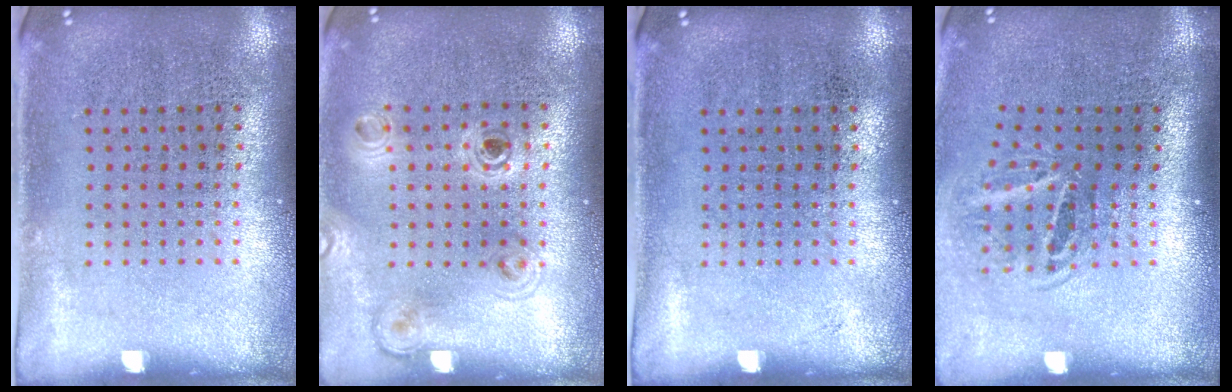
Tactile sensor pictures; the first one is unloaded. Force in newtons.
{"total": 1.1, "press": 1.1, "slide": 0.3}
{"total": 0.0}
{"total": 1.9, "press": 1.2, "slide": 1.5}